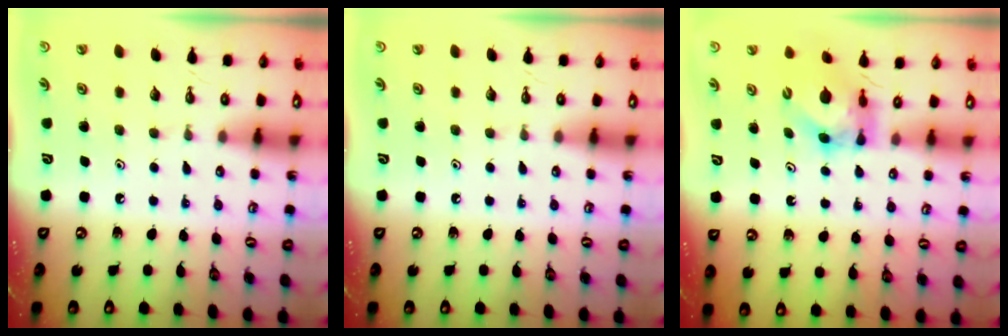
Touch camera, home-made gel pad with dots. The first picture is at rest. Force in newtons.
{"total": 0.0}
{"total": 5.6, "press": 5.6, "slide": 0.4}